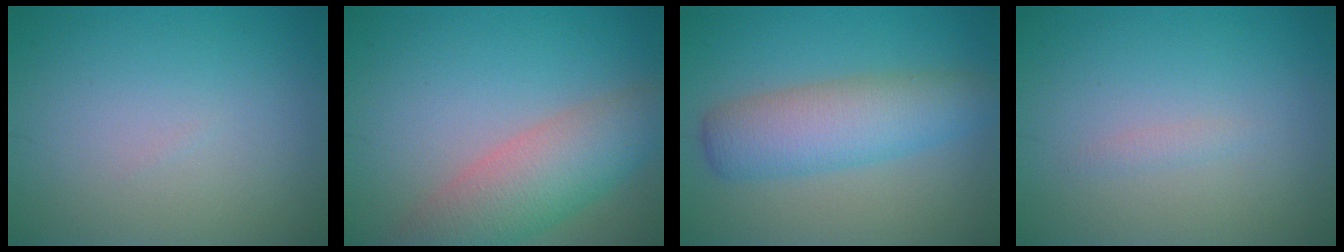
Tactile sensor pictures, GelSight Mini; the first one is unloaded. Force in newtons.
{"total": 6.6, "press": 6.6, "slide": 0.3}
{"total": 5.8, "press": 5.8, "slide": 0.2}
{"total": 0.7, "press": 0.6, "slide": 0.1}